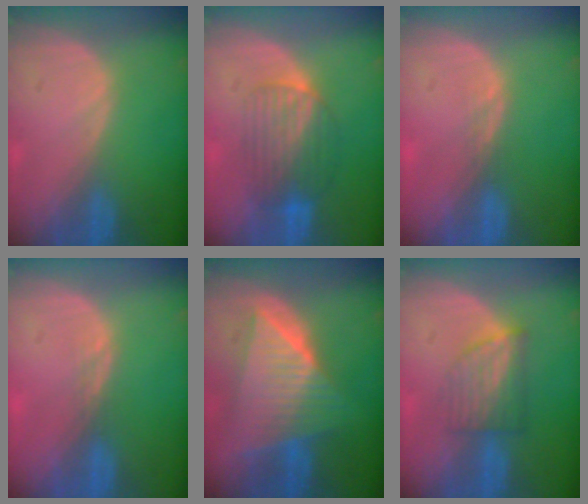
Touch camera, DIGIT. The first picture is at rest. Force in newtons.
{"total": 6.4, "press": 6.3, "slide": 1.1}
{"total": 1.0, "press": 0.8, "slide": 0.7}
{"total": 1.0, "press": 0.8, "slide": 0.7}
{"total": 10.0, "press": 10.0, "slide": 0.6}
{"total": 6.1, "press": 5.4, "slide": 2.8}